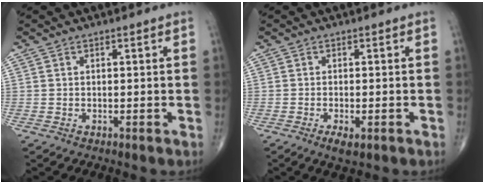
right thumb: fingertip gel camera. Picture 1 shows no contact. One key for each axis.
{"total": 2.9, "fx": -1.5, "fy": 1.0, "fz": 2.3, "tx": -0.042, "ty": -0.003, "tz": -0.023}